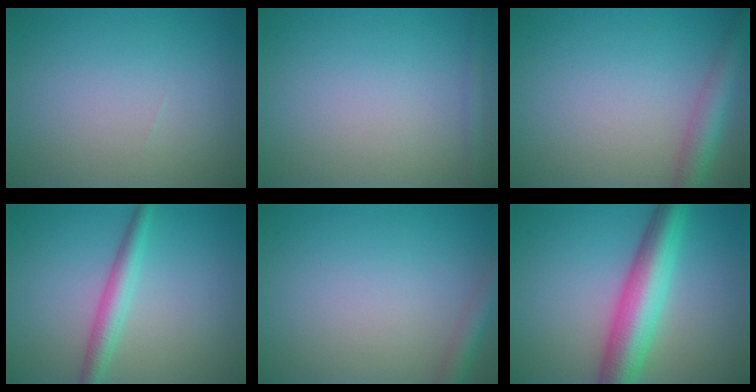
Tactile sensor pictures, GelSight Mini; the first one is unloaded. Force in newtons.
{"total": 1.0, "press": 1.0, "slide": 0.1}
{"total": 3.7, "press": 3.7, "slide": 0.1}
{"total": 2.9, "press": 2.9, "slide": 0.1}
{"total": 2.4, "press": 2.4, "slide": 0.1}
{"total": 7.5, "press": 7.5, "slide": 0.1}